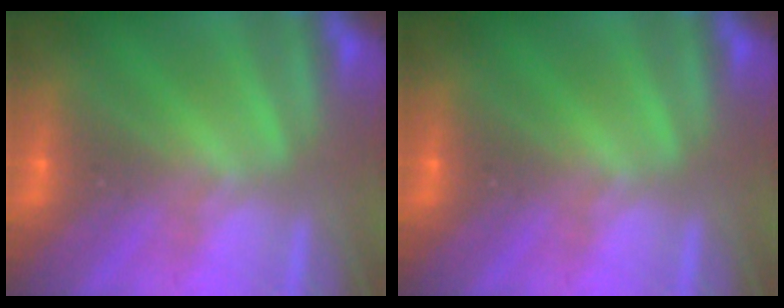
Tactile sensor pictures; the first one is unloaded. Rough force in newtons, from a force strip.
{"total": 0.0}